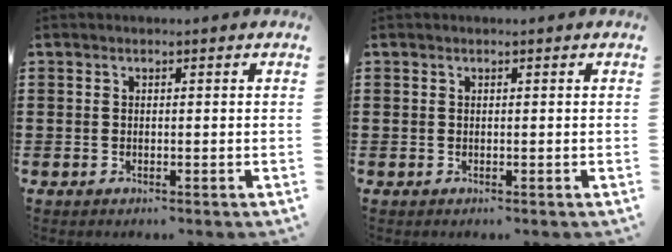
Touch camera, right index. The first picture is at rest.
{"total": 0.0}